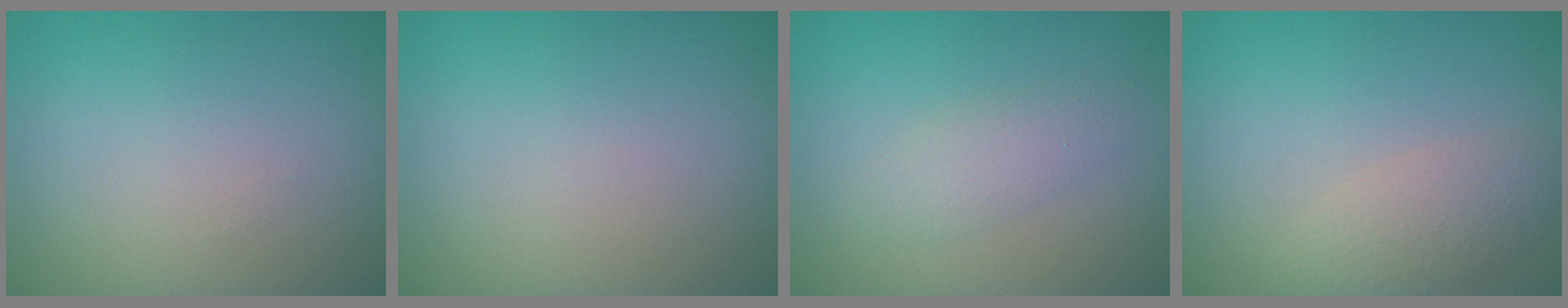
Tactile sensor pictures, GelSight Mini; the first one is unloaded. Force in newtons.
{"total": 0.0}
{"total": 2.0, "press": 2.0, "slide": 0.1}
{"total": 2.7, "press": 2.7, "slide": 0.2}